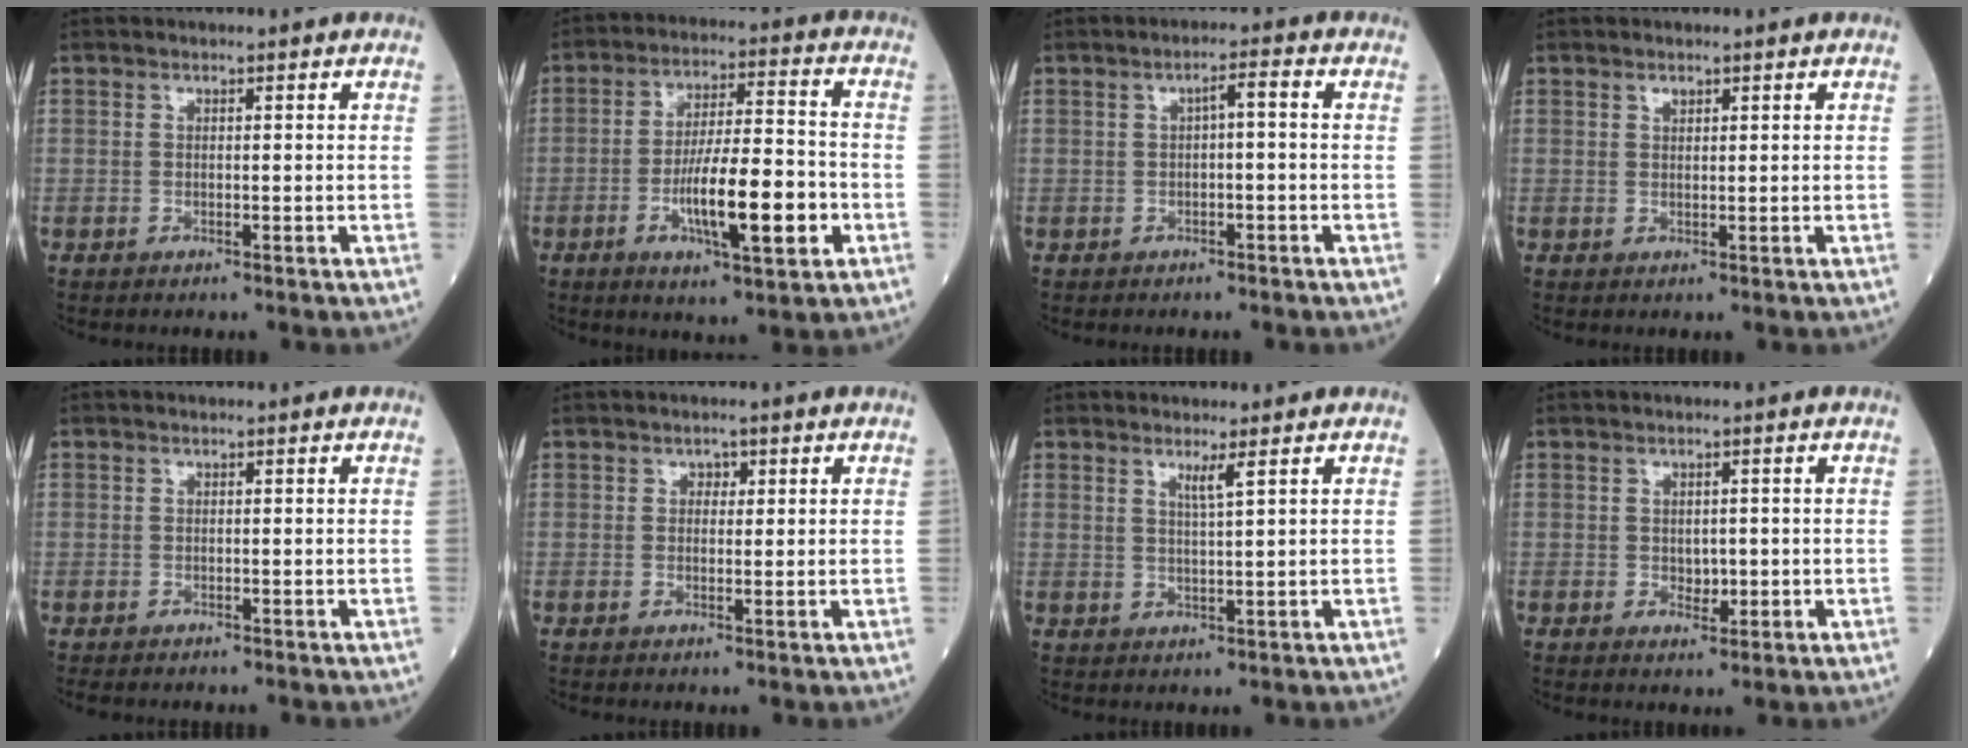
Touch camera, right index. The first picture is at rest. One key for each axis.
{"total": 13.1, "fx": -4.0, "fy": 2.4, "fz": 12.3, "tx": -0.216, "ty": -0.001, "tz": -0.063}
{"total": 2.6, "fx": 0.1, "fy": 0.6, "fz": 2.5, "tx": -0.046, "ty": 0.014, "tz": 0.003}
{"total": 0.9, "fx": 0.7, "fy": 0.5, "fz": 0.5, "tx": -0.010, "ty": -0.002, "tz": 0.011}
{"total": 1.9, "fx": -1.5, "fy": 0.9, "fz": 0.7, "tx": -0.015, "ty": -0.003, "tz": -0.019}
{"total": 1.4, "fx": 0.5, "fy": 1.0, "fz": 0.8, "tx": -0.015, "ty": 0.003, "tz": 0.008}
{"total": 2.3, "fx": 1.3, "fy": -0.4, "fz": 1.8, "tx": -0.038, "ty": -0.009, "tz": 0.026}
{"total": 2.4, "fx": -0.3, "fy": 1.6, "fz": 1.8, "tx": -0.026, "ty": -0.001, "tz": 0.002}